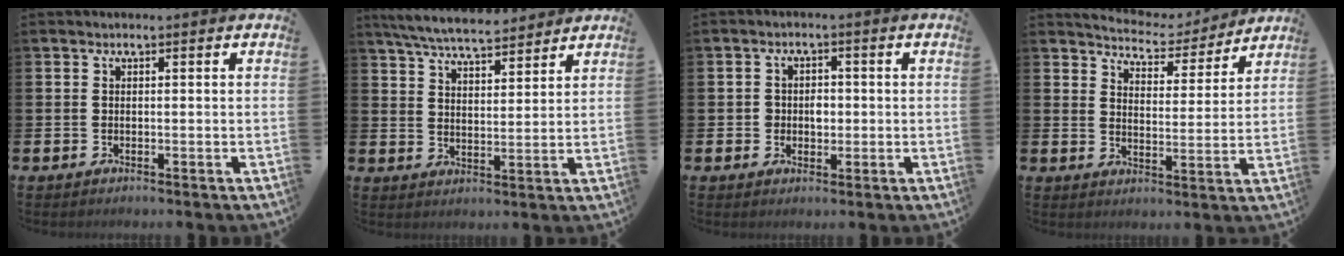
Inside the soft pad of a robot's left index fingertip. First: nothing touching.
{"total": 6.9, "force": [6.6, 1.0, 1.8], "torque": [-0.061, -0.024, 0.120]}
{"total": 2.4, "force": [0.0, 2.1, 1.0], "torque": [-0.008, 0.004, -0.009]}
{"total": 5.3, "force": [5.2, 1.1, 0.2], "torque": [-0.027, -0.041, 0.088]}